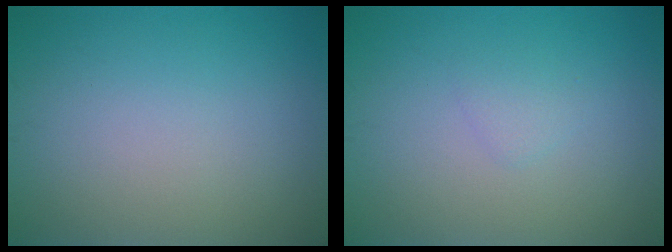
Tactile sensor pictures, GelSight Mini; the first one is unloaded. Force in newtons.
{"total": 1.0, "press": 1.0, "slide": 0.1}